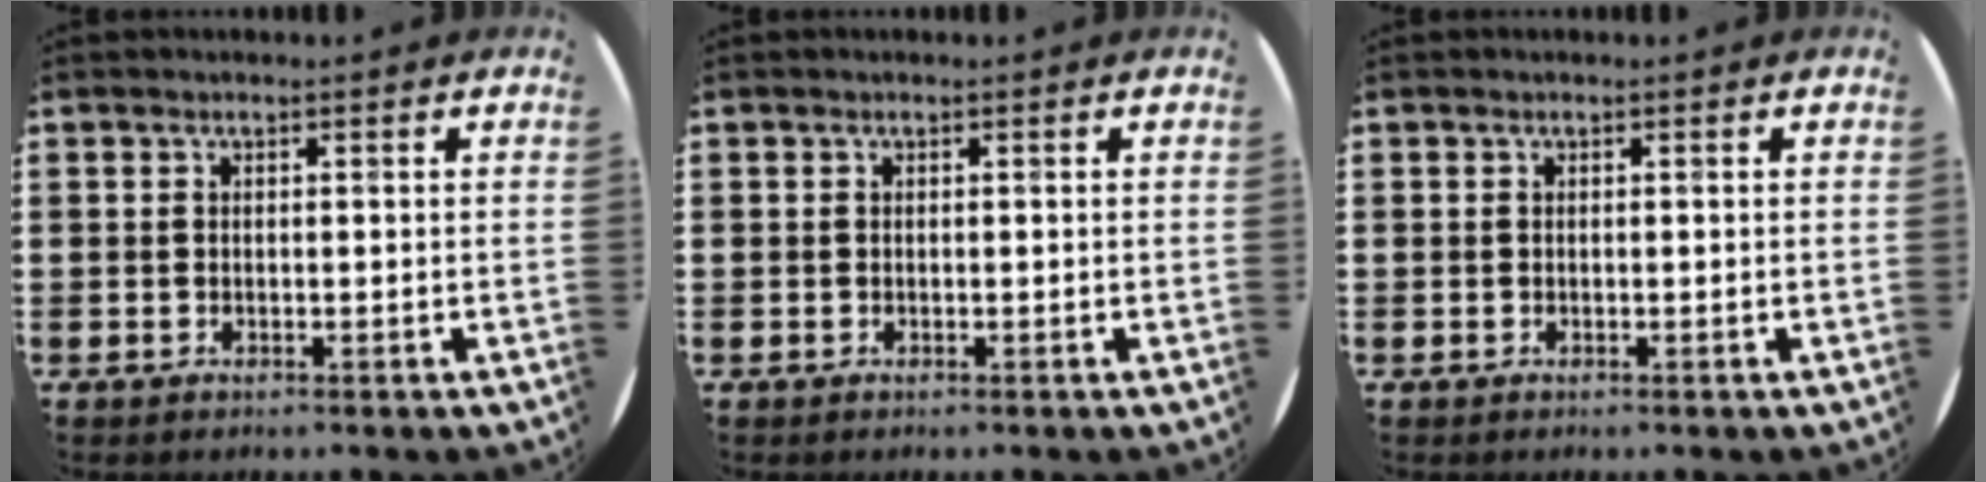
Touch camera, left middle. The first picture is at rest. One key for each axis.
{"total": 0.0}
{"total": 0.0}